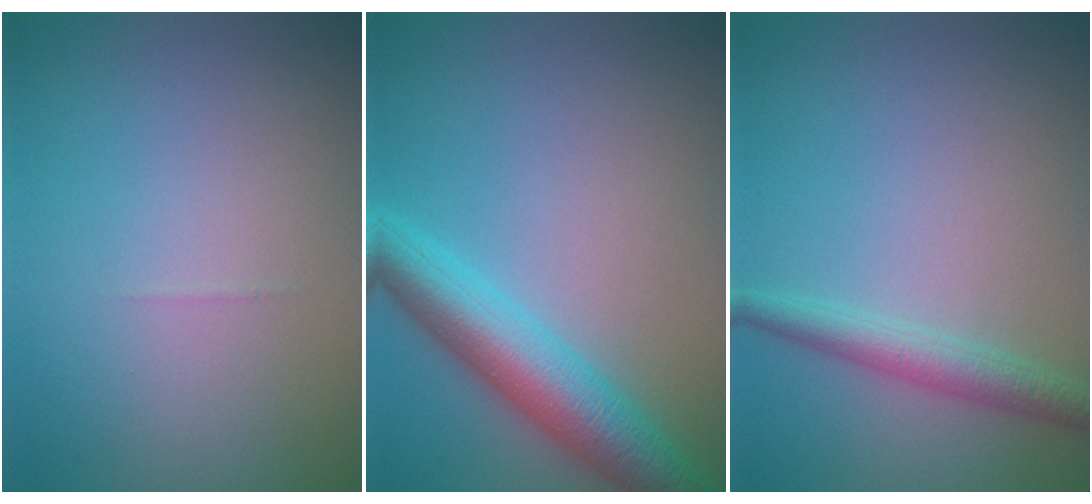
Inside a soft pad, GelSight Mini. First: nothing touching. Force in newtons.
{"total": 6.5, "press": 6.5, "slide": 0.2}
{"total": 2.7, "press": 2.7, "slide": 0.1}